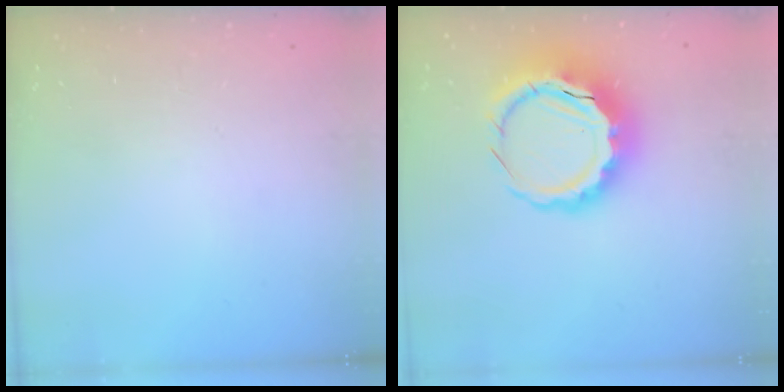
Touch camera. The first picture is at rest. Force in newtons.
{"total": 12.7, "press": 12.4, "slide": 2.7}